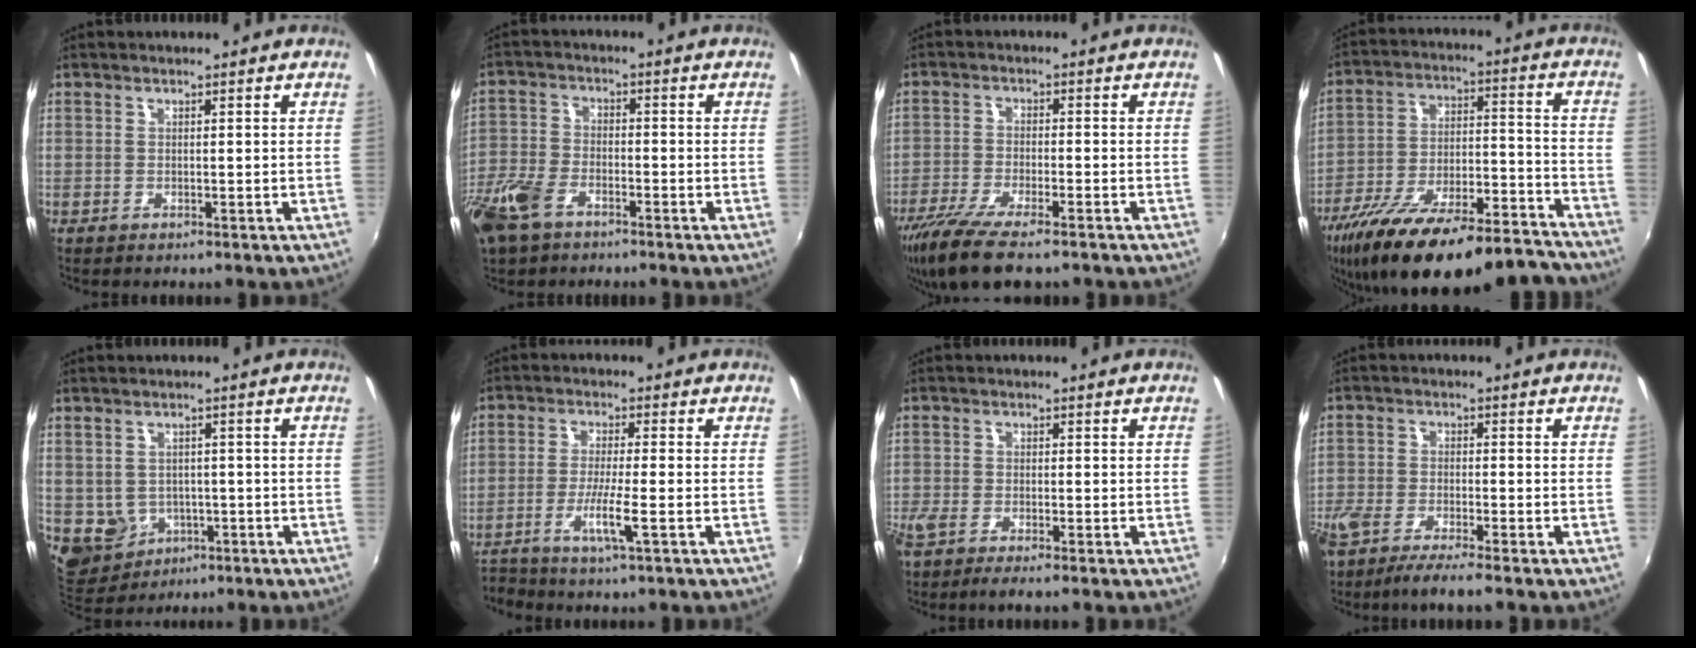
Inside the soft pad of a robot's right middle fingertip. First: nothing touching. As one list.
[{"total": 10.9, "force": [-7.1, 5.5, 6.3], "torque": [-0.159, -0.012, -0.147]}, {"total": 10.8, "force": [-8.0, 2.4, 6.8], "torque": [-0.157, -0.038, -0.149]}, {"total": 27.1, "force": [-22.2, 7.6, 13.6], "torque": [-0.239, -0.021, -0.321]}, {"total": 7.1, "force": [-1.8, 6.4, 2.6], "torque": [-0.070, -0.001, -0.006]}, {"total": 5.4, "force": [-3.0, -0.3, 4.5], "torque": [-0.101, -0.004, -0.058]}, {"total": 4.4, "force": [-3.4, 0.5, 2.8], "torque": [-0.071, -0.018, -0.067]}, {"total": 8.3, "force": [-6.6, 1.0, 4.8], "torque": [-0.121, -0.029, -0.124]}]